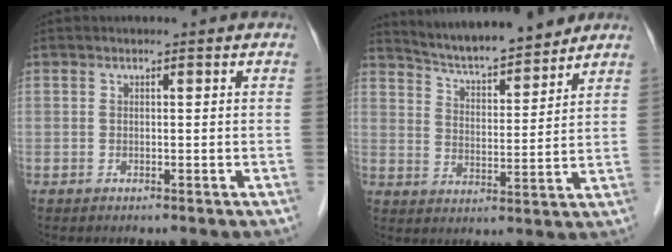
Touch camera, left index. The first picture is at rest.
{"total": 11.6, "force": [10.9, 1.0, 3.9], "torque": [-0.067, 0.007, 0.176]}